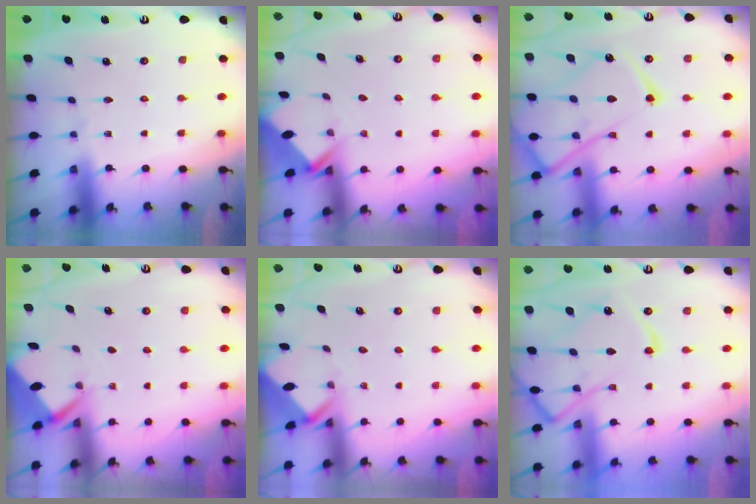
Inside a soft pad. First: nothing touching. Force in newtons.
{"total": 2.8, "press": 2.8, "slide": 0.2}
{"total": 20.1, "press": 20.0, "slide": 2.1}
{"total": 2.5, "press": 2.5, "slide": 0.3}
{"total": 2.9, "press": 2.9, "slide": 0.1}
{"total": 13.9, "press": 13.9, "slide": 0.9}